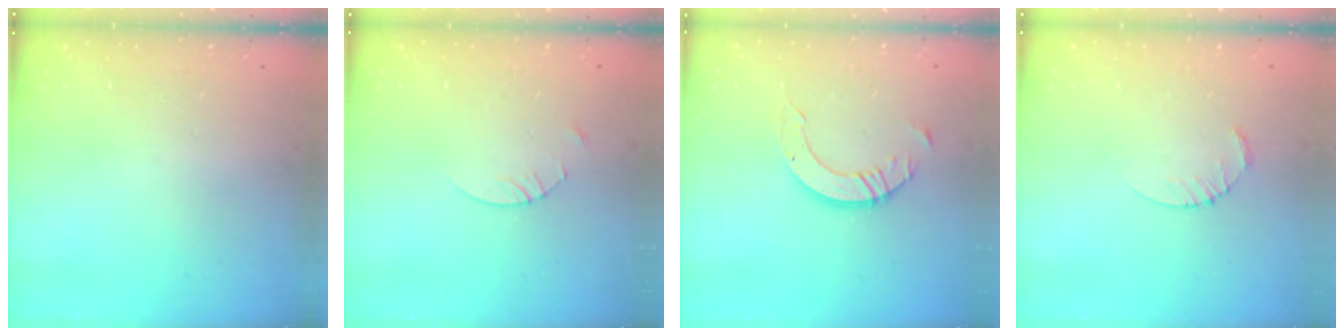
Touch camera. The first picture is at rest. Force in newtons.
{"total": 1.4, "press": 1.4, "slide": 0.2}
{"total": 8.1, "press": 8.1, "slide": 0.7}
{"total": 2.5, "press": 2.5, "slide": 0.3}